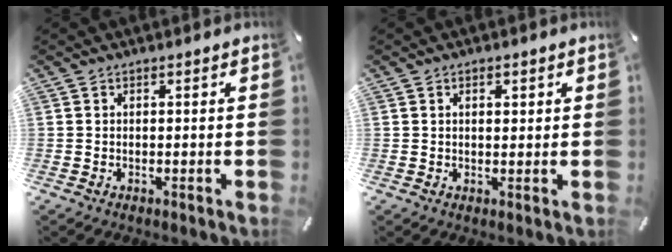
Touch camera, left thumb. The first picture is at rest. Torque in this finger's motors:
{"motor_torque": [-0.01, -0.35, 0.09, 0.08, -0.04]}